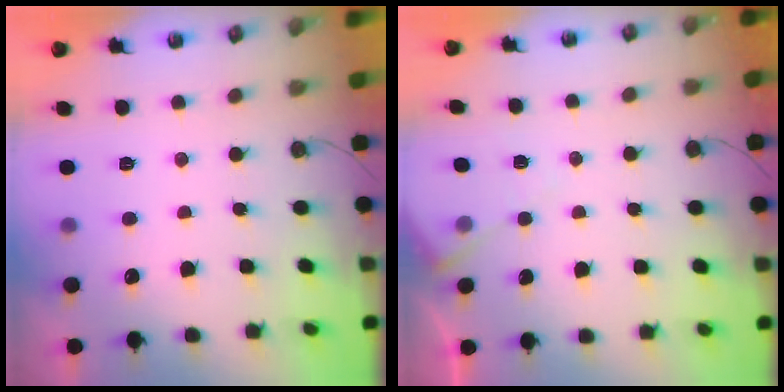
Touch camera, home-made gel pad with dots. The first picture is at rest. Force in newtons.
{"total": 7.0, "press": 6.9, "slide": 0.6}